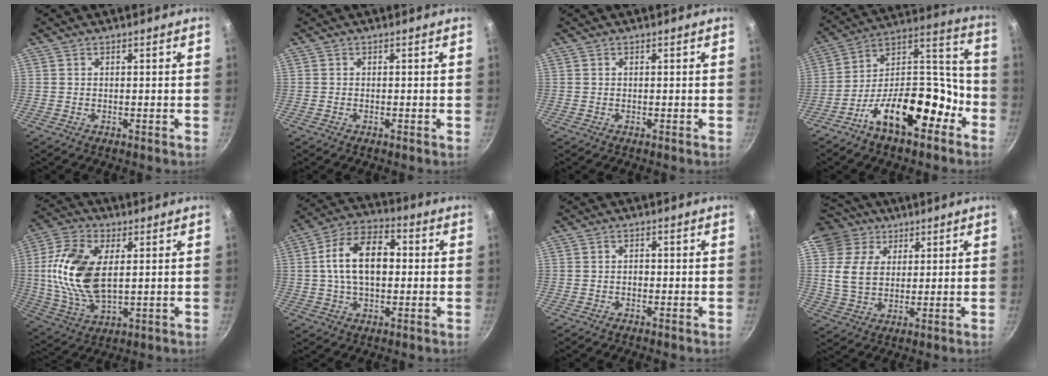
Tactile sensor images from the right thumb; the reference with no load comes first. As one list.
[{"total": 0.0}, {"total": 0.0}, {"total": 20.3, "force": [-10.3, 10.0, 14.4], "torque": [-0.177, 0.098, -0.182]}, {"total": 16.5, "force": [2.5, 9.0, 13.6], "torque": [-0.263, 0.000, 0.048]}, {"total": 14.2, "force": [1.2, 8.7, 11.2], "torque": [-0.169, 0.029, 0.007]}, {"total": 1.0, "force": [-0.2, 0.8, 0.7], "torque": [-0.009, 0.005, -0.006]}, {"total": 12.3, "force": [5.2, 9.6, 5.7], "torque": [-0.079, -0.014, 0.090]}]